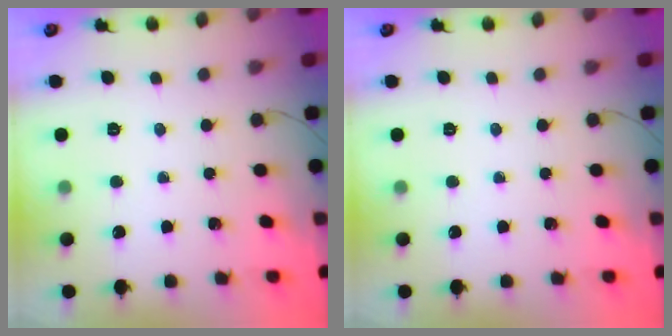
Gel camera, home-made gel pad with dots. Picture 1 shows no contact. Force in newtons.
{"total": 0.0}